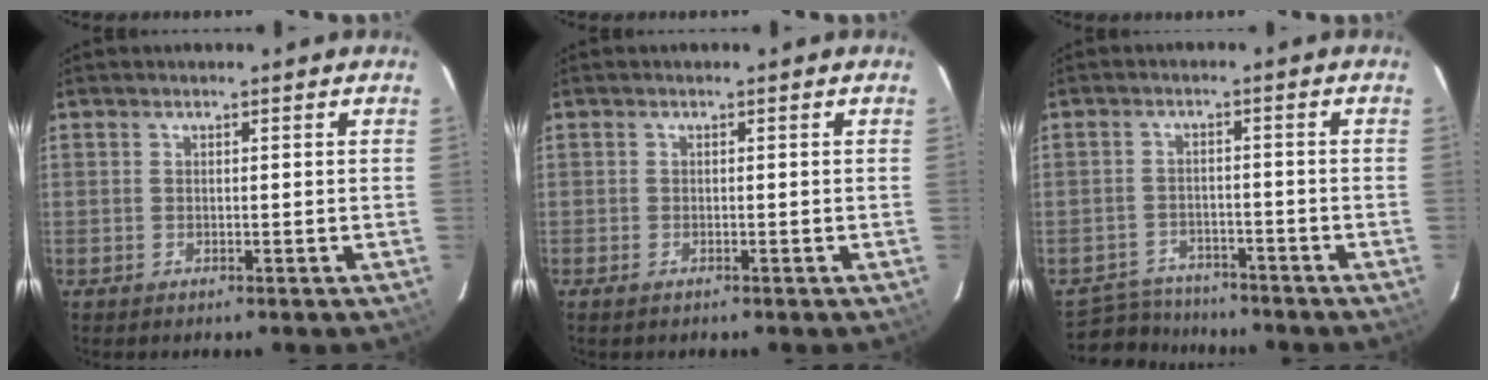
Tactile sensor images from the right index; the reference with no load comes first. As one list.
[{"total": 1.0, "force": [-0.8, 0.4, 0.5], "torque": [-0.009, -0.005, -0.017]}, {"total": 8.5, "force": [-7.7, 3.4, 1.3], "torque": [-0.047, 0.011, -0.118]}]